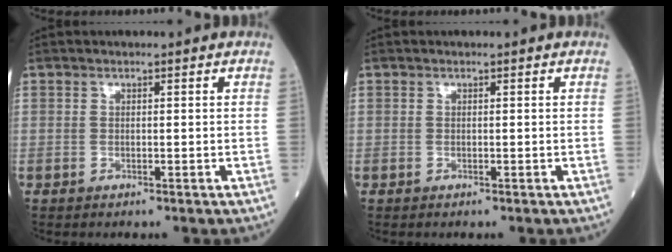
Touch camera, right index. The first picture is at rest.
{"total": 0.0}